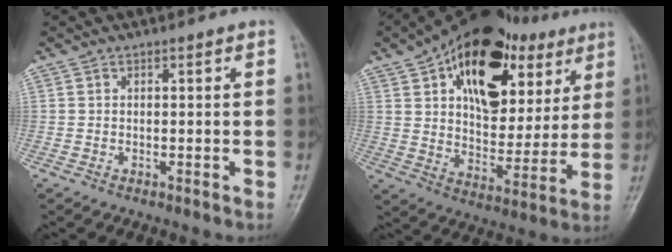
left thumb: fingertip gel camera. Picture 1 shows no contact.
{"total": 26.3, "force": [11.2, 15.4, 18.1], "torque": [-0.228, -0.001, 0.176]}